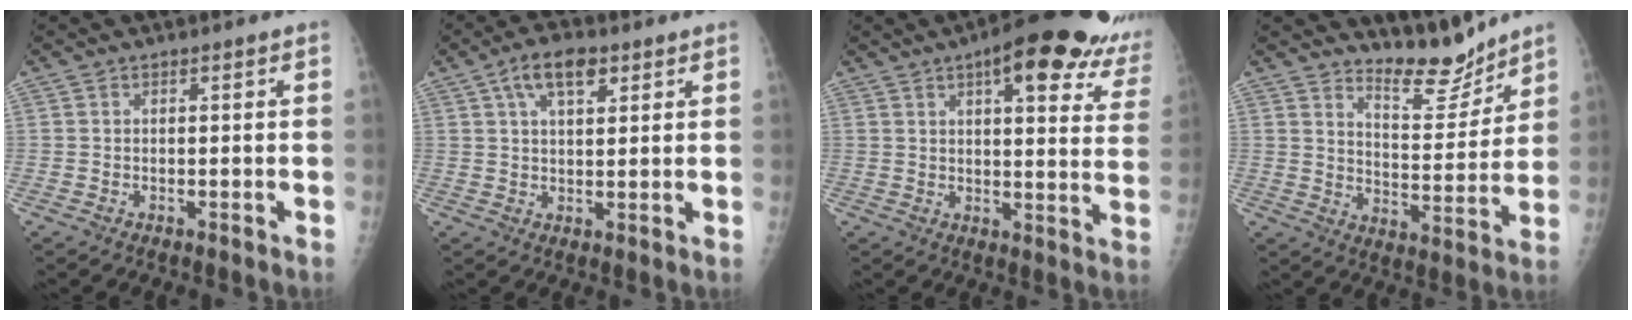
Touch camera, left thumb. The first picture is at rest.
{"total": 7.2, "force": [3.6, 3.4, 5.3], "torque": [-0.079, -0.001, 0.060]}
{"total": 22.3, "force": [13.6, 6.8, 16.2], "torque": [-0.173, -0.019, 0.154]}
{"total": 9.1, "force": [8.6, 2.3, 2.1], "torque": [-0.003, -0.078, 0.149]}